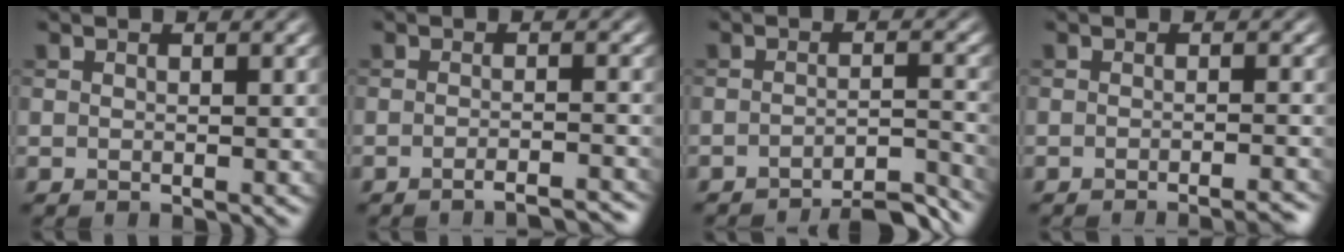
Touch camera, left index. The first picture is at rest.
{"total": 3.5, "force": [-2.8, 0.5, 1.9], "torque": [-0.021, 0.009, -0.041]}
{"total": 4.8, "force": [-4.2, 0.6, 2.2], "torque": [-0.019, 0.012, -0.063]}
{"total": 3.4, "force": [-2.5, 0.7, 2.2], "torque": [-0.014, 0.010, -0.034]}